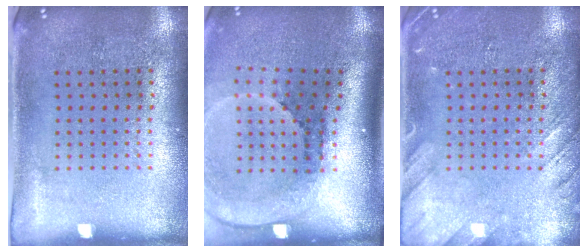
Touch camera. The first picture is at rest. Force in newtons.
{"total": 2.7, "press": 1.8, "slide": 2.0}
{"total": 2.3, "press": 2.3, "slide": 0.3}